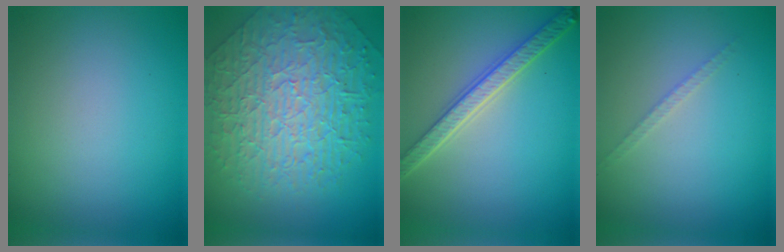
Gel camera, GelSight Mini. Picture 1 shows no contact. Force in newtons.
{"total": 9.1, "press": 6.8, "slide": 6.0}
{"total": 4.2, "press": 3.6, "slide": 2.2}
{"total": 1.1, "press": 1.1, "slide": 0.2}